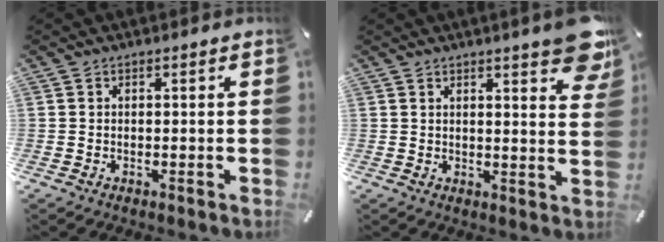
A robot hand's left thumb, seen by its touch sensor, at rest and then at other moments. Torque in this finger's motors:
{"motor_torque": [0.92, -0.26, 0.35, -0.05, 0.19]}